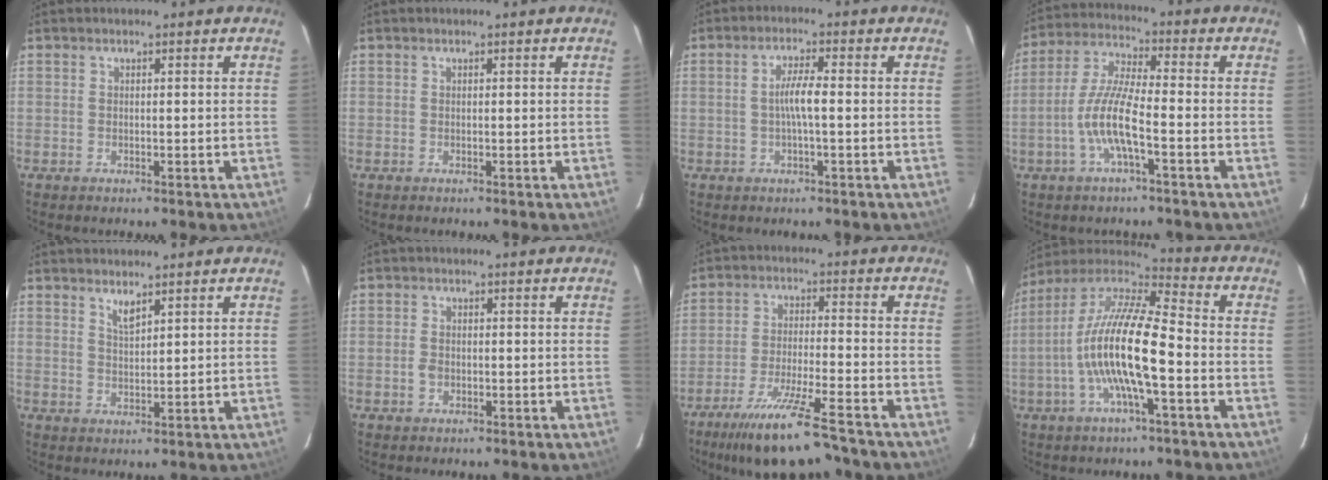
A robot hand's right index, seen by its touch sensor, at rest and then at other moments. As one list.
[{"total": 0.0}, {"total": 3.9, "force": [-0.5, 0.2, 3.9], "torque": [-0.074, 0.003, -0.008]}, {"total": 9.4, "force": [-3.5, 1.4, 8.5], "torque": [-0.183, 0.001, -0.067]}, {"total": 2.6, "force": [2.0, 0.6, 1.5], "torque": [-0.027, -0.002, 0.036]}, {"total": 2.2, "force": [-0.7, 1.5, 1.4], "torque": [-0.031, 0.002, -0.011]}, {"total": 13.5, "force": [-10.6, 1.6, 8.2], "torque": [-0.172, -0.025, -0.181]}, {"total": 16.6, "force": [-4.2, 3.3, 15.7], "torque": [-0.290, -0.007, -0.085]}]